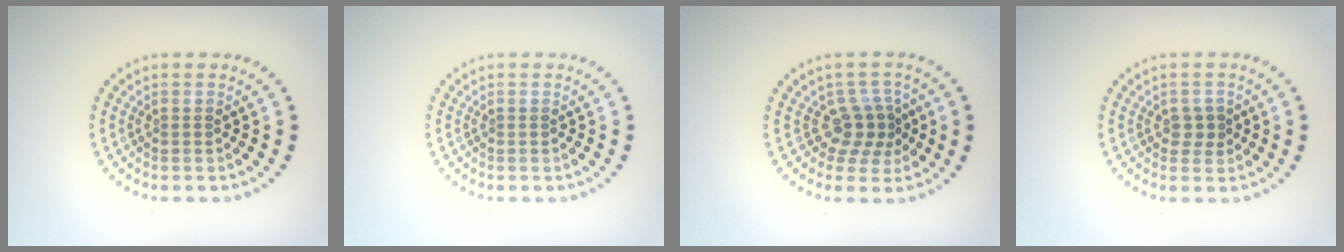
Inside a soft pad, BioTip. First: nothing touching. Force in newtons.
{"total": 0.0}
{"total": 2.9, "press": 2.3, "slide": 1.9}
{"total": 1.5, "press": 1.5, "slide": 0.4}